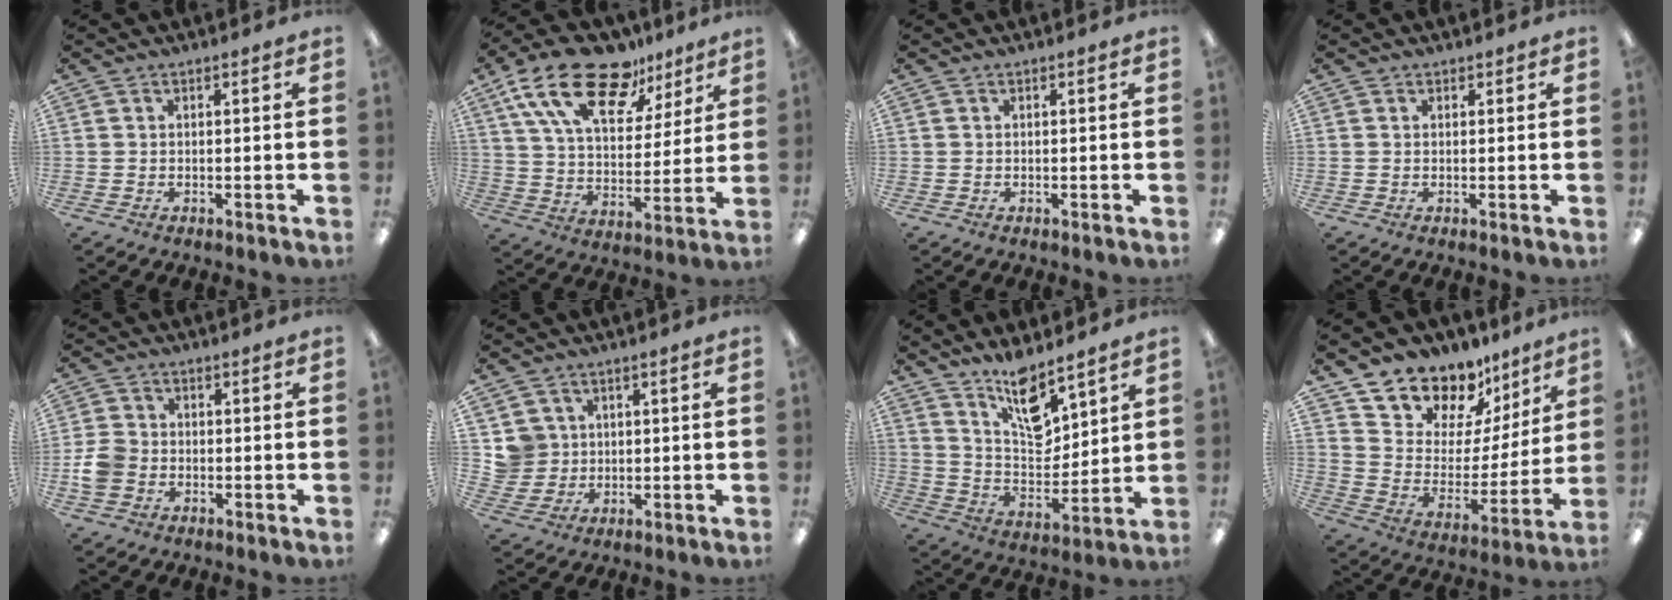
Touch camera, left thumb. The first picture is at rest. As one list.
[{"total": 20.7, "force": [13.6, 10.0, 11.9], "torque": [-0.211, -0.068, 0.240]}, {"total": 0.0}, {"total": 0.8, "force": [0.6, 0.6, 0.0], "torque": [0.007, -0.002, 0.010]}, {"total": 5.7, "force": [-1.6, 4.8, 2.8], "torque": [-0.051, 0.011, -0.029]}, {"total": 5.5, "force": [1.9, 5.1, 0.0], "torque": [-0.007, 0.002, 0.038]}, {"total": 12.6, "force": [9.7, 4.7, 6.5], "torque": [-0.107, -0.066, 0.174]}, {"total": 13.2, "force": [11.2, 6.8, 1.1], "torque": [-0.049, -0.106, 0.212]}]